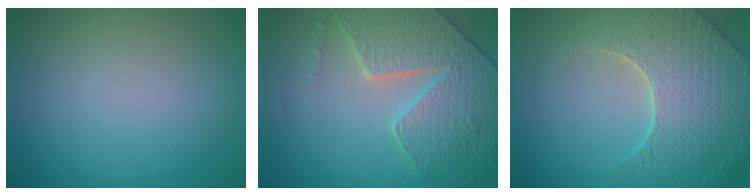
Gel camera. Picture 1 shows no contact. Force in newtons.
{"total": 6.0, "press": 5.3, "slide": 2.9}
{"total": 5.9, "press": 5.6, "slide": 1.7}